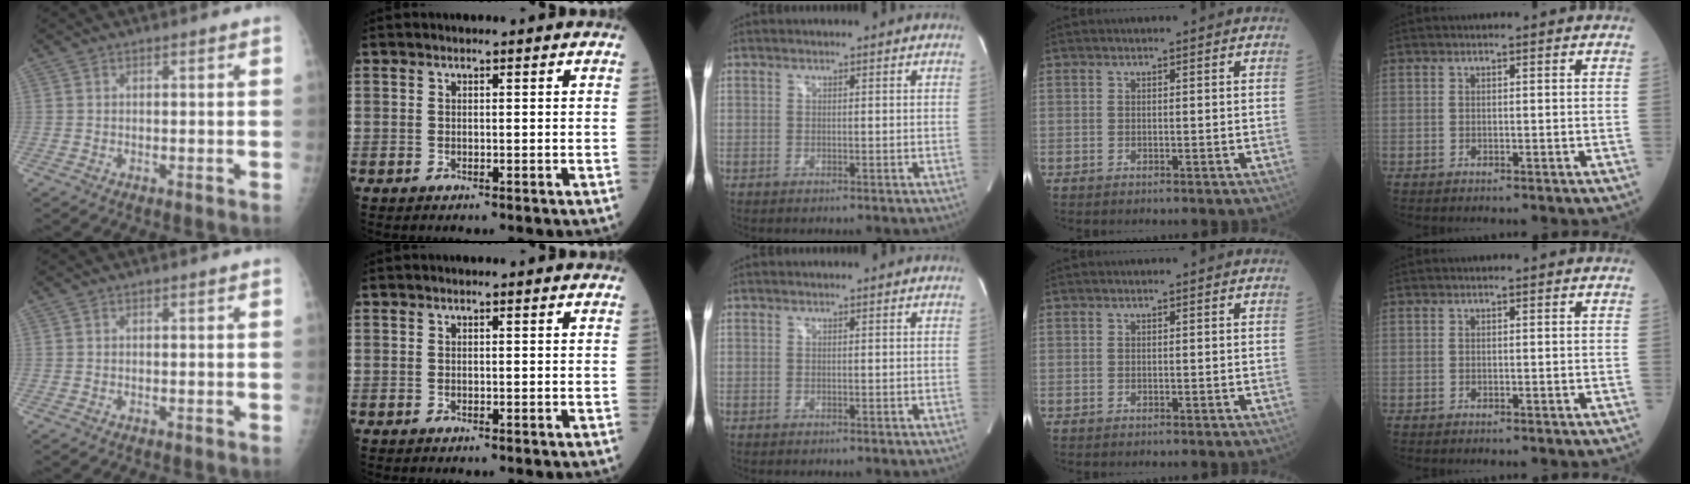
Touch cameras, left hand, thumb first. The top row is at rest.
{}